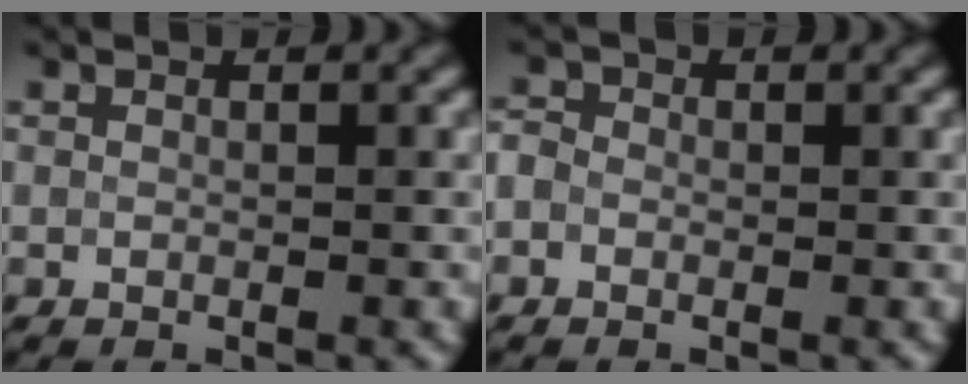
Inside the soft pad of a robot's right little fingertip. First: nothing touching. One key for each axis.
{"total": 1.1, "fx": -0.5, "fy": 1.0, "fz": 0.3, "tx": 0.004, "ty": 0.004, "tz": -0.019}